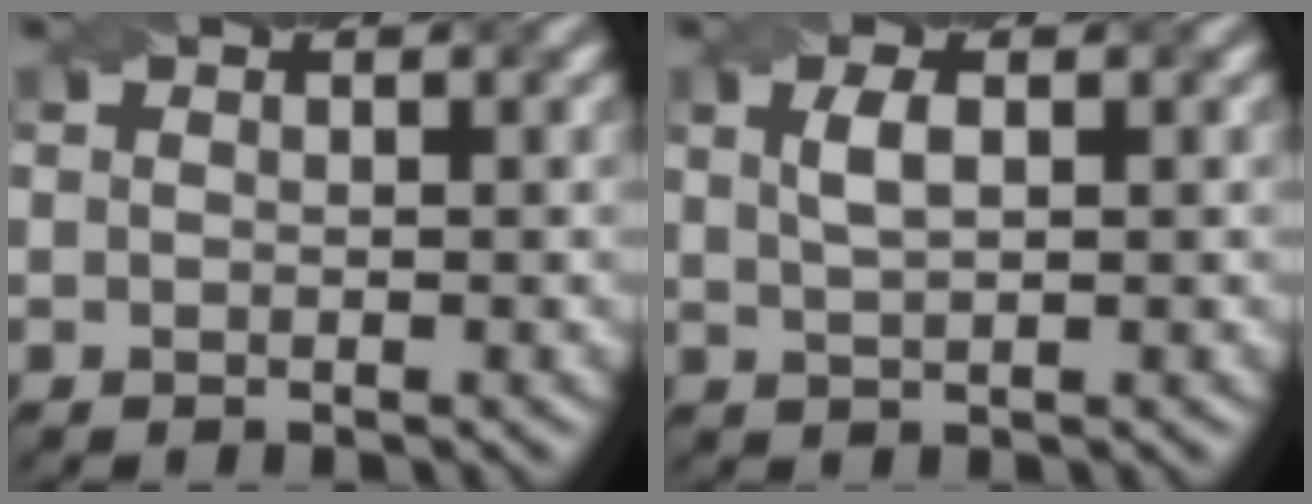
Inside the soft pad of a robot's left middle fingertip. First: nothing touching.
{"total": 2.0, "force": [0.7, 0.7, 1.7], "torque": [-0.037, 0.004, 0.015]}